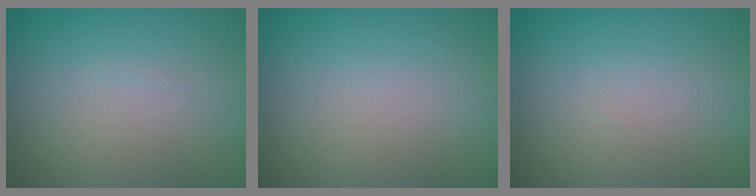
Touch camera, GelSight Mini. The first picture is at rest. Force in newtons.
{"total": 0.0}
{"total": 0.0}